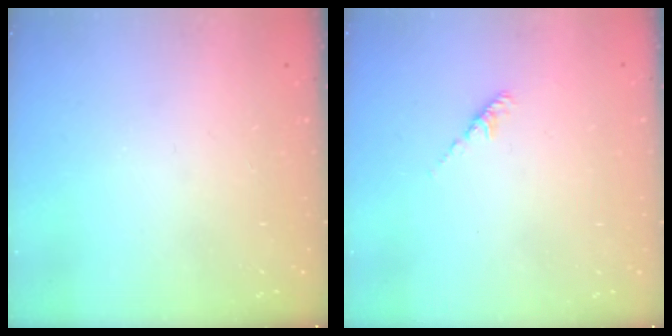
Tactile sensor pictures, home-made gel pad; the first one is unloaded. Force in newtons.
{"total": 2.2, "press": 2.1, "slide": 0.6}